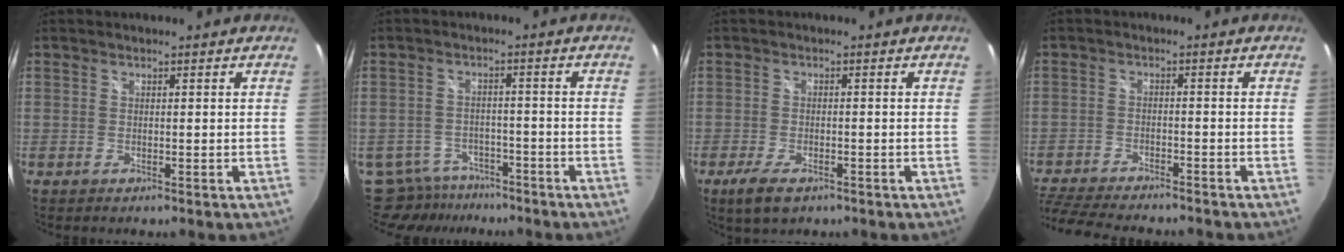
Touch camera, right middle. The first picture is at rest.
{"total": 8.2, "force": [-6.9, 4.3, 1.6], "torque": [-0.045, 0.001, -0.102]}
{"total": 5.1, "force": [-3.2, 2.1, 3.3], "torque": [-0.081, -0.016, -0.057]}
{"total": 13.9, "force": [-12.1, 3.0, 6.0], "torque": [-0.144, -0.026, -0.199]}